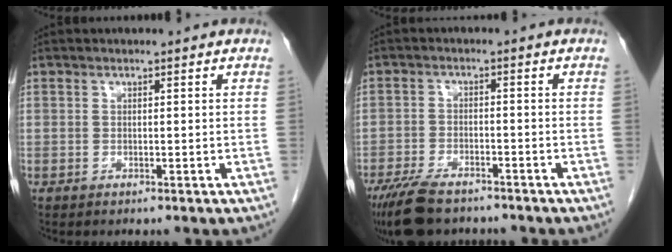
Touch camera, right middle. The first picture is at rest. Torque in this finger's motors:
{"motor_torque": [0.99, -1.15, 0.42, 0.11]}